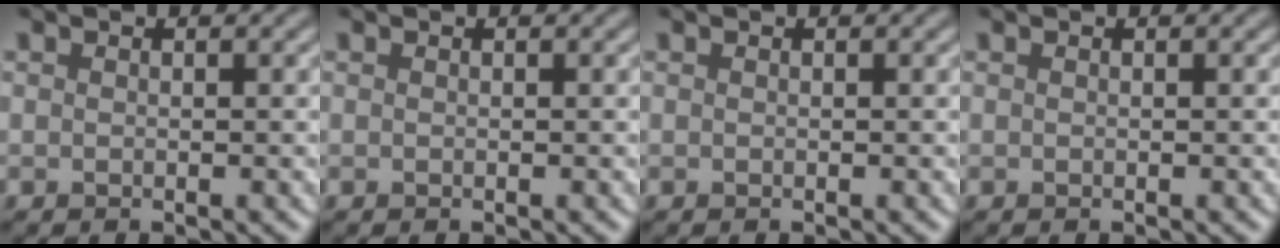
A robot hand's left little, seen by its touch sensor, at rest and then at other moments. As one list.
[{"total": 0.0}, {"total": 0.0}, {"total": 0.0}]